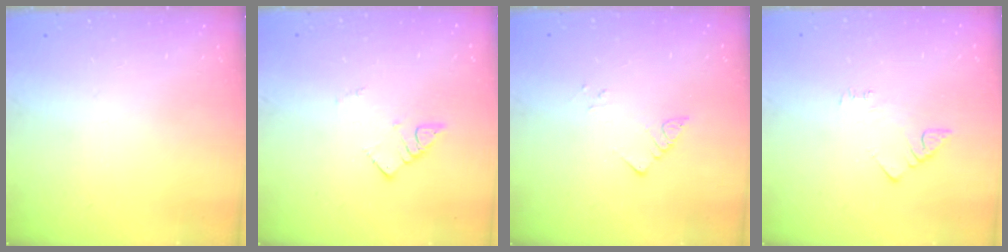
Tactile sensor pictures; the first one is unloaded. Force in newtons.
{"total": 2.6, "press": 2.6, "slide": 0.1}
{"total": 2.8, "press": 2.8, "slide": 0.2}
{"total": 2.5, "press": 2.5, "slide": 0.4}